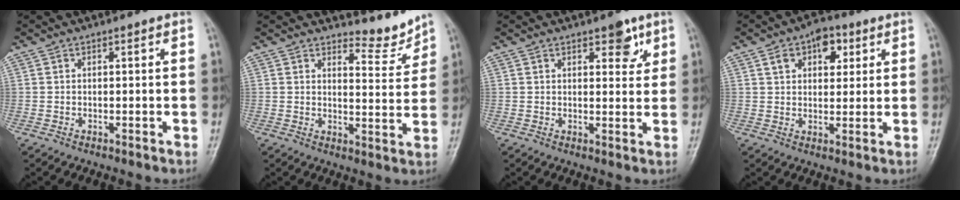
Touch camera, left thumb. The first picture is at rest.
{"total": 5.2, "force": [5.1, 1.0, 0.3], "torque": [0.011, -0.059, 0.073]}
{"total": 4.6, "force": [2.6, 2.2, 3.1], "torque": [-0.018, -0.013, 0.032]}
{"total": 8.0, "force": [3.6, 5.1, 5.1], "torque": [-0.043, -0.002, 0.051]}